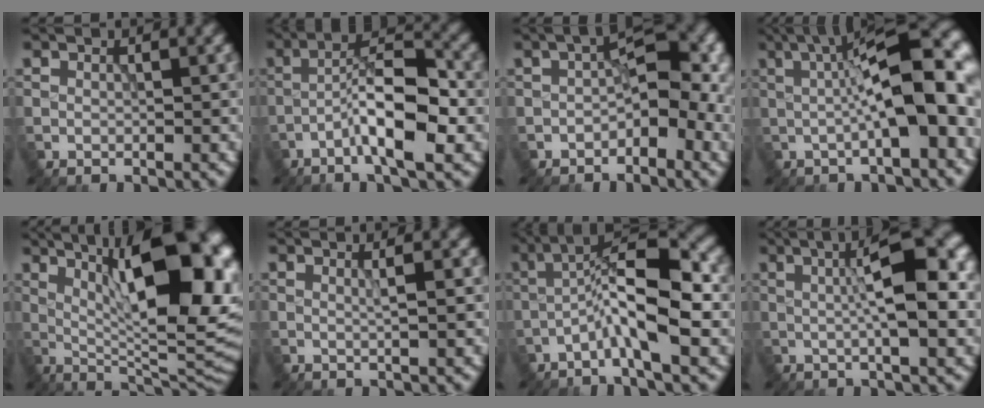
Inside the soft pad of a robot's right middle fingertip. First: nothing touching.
{"total": 7.4, "force": [-3.0, 1.7, 6.5], "torque": [-0.105, 0.022, -0.058]}
{"total": 4.8, "force": [-1.3, 2.6, 3.8], "torque": [-0.043, 0.010, -0.028]}
{"total": 10.8, "force": [0.4, 3.0, 10.4], "torque": [-0.134, 0.015, -0.003]}
{"total": 15.3, "force": [4.0, 4.9, 14.0], "torque": [-0.173, 0.009, 0.060]}
{"total": 1.2, "force": [0.3, 0.3, 1.1], "torque": [-0.014, 0.003, 0.000]}
{"total": 8.0, "force": [-2.3, 1.8, 7.4], "torque": [-0.120, 0.028, -0.054]}
{"total": 8.5, "force": [0.9, 2.1, 8.2], "torque": [-0.110, 0.013, 0.008]}